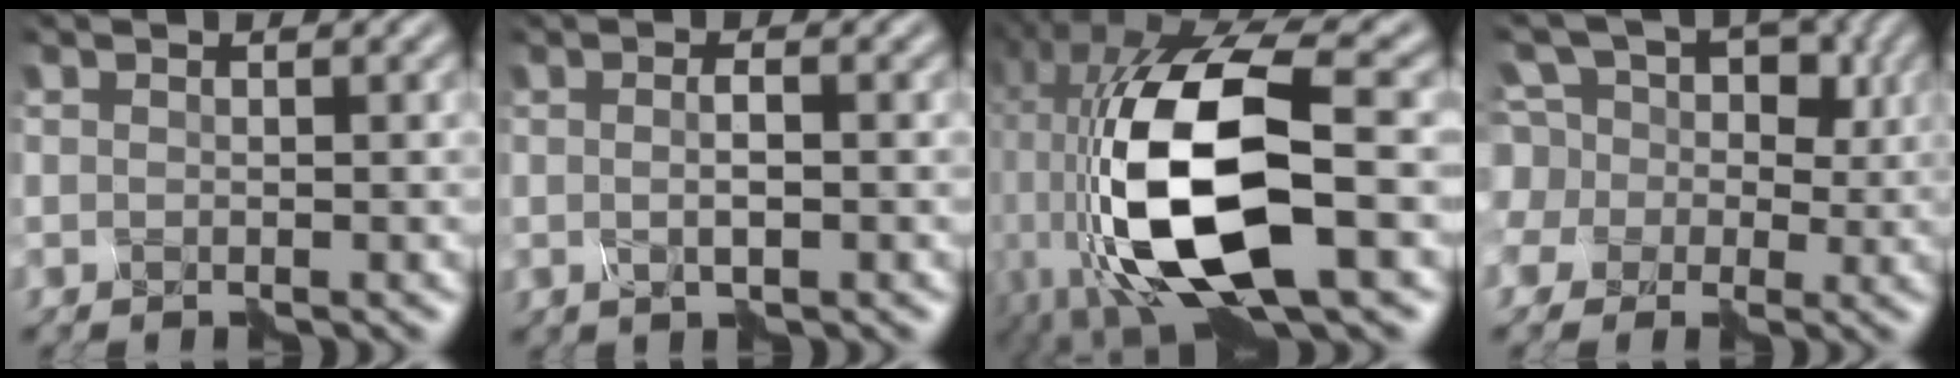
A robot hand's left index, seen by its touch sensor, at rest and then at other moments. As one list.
[{"total": 1.3, "force": [-0.1, -0.3, 1.3], "torque": [-0.025, -0.002, 0.000]}, {"total": 14.2, "force": [-2.3, 5.2, 13.0], "torque": [-0.269, 0.006, -0.038]}, {"total": 9.0, "force": [3.2, 7.5, 3.8], "torque": [-0.123, 0.042, 0.034]}]